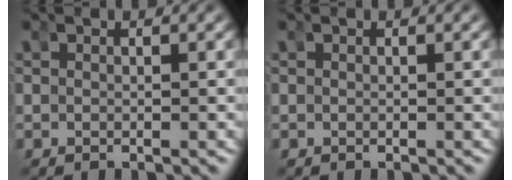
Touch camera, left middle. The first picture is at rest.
{"total": 0.0}